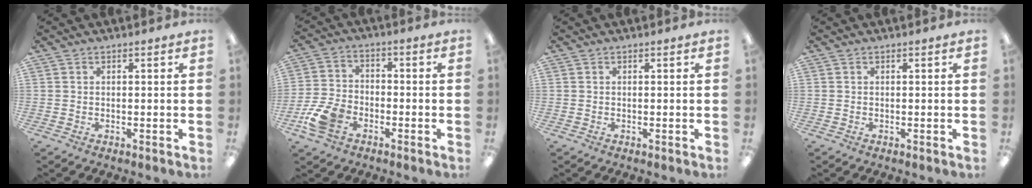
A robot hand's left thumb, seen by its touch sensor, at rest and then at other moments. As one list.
[{"total": 9.2, "force": [-4.7, 6.0, 5.2], "torque": [-0.112, 0.022, -0.083]}, {"total": 0.0}, {"total": 0.0}]